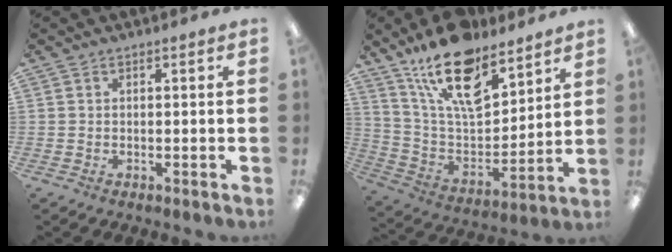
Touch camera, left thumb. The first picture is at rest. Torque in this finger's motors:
{"motor_torque": [1.98, 1.98, 1.41, -1.36, 0.18]}